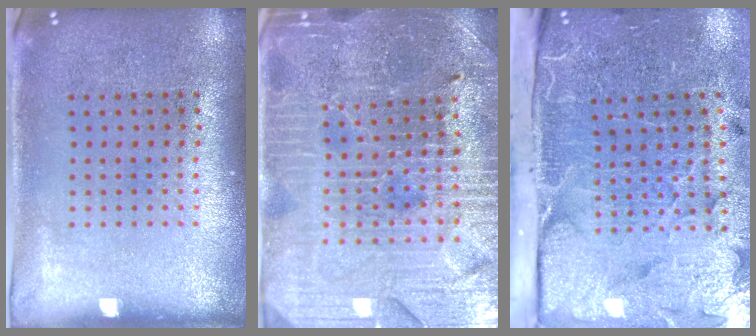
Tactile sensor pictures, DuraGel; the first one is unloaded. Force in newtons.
{"total": 4.3, "press": 4.2, "slide": 1.0}
{"total": 5.2, "press": 4.0, "slide": 3.3}